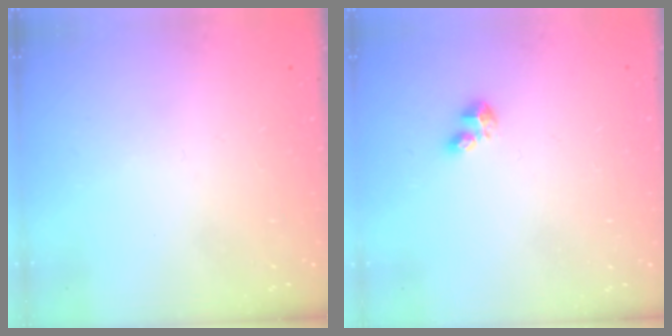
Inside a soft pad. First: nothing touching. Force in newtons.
{"total": 2.3, "press": 2.2, "slide": 0.5}